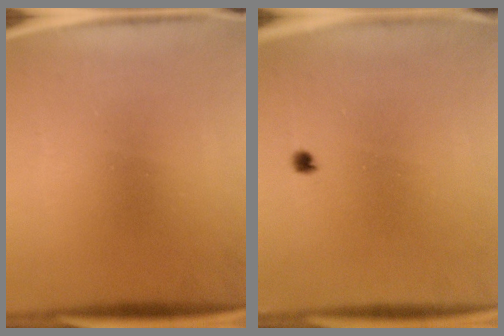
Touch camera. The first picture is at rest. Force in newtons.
{"total": 1.0}